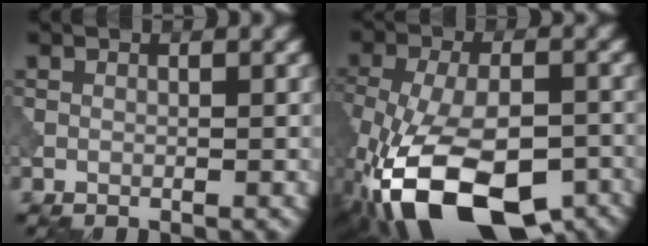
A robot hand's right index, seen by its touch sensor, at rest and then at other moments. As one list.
[{"total": 16.2, "force": [-9.2, 7.5, 11.0], "torque": [-0.211, -0.041, -0.141]}]